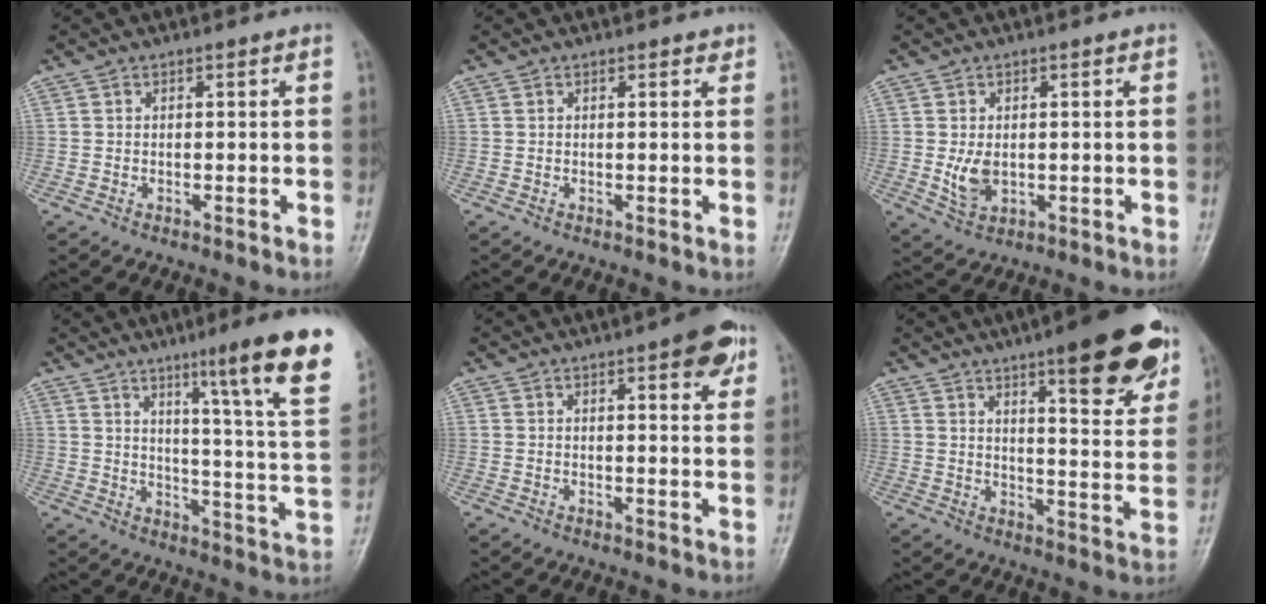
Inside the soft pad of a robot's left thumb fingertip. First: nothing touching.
{"total": 1.0, "force": [0.8, 0.4, 0.4], "torque": [-0.004, -0.005, 0.007]}
{"total": 4.3, "force": [0.1, 2.8, 3.2], "torque": [-0.052, -0.010, 0.012]}
{"total": 19.7, "force": [11.3, 0.5, 16.1], "torque": [-0.204, -0.055, 0.152]}
{"total": 6.7, "force": [3.6, 1.9, 5.3], "torque": [-0.054, -0.012, 0.040]}
{"total": 18.6, "force": [11.0, 4.6, 14.3], "torque": [-0.151, -0.052, 0.150]}